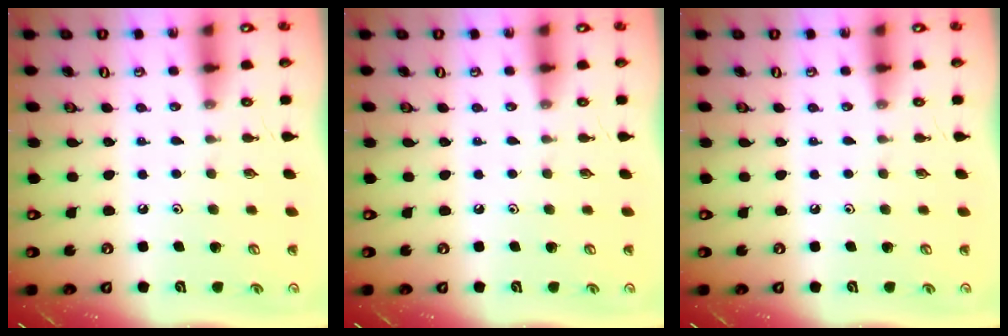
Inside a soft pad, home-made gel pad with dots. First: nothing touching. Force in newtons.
{"total": 0.0}
{"total": 0.0}